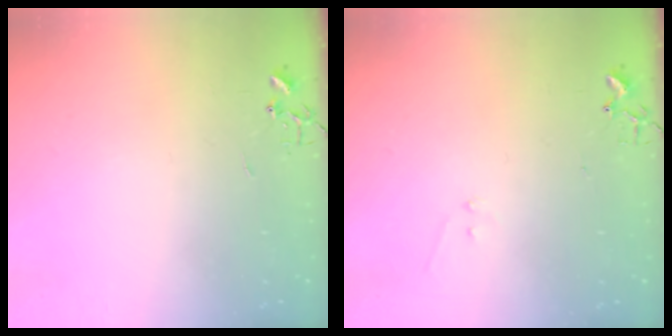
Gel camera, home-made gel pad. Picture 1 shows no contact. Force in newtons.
{"total": 6.1, "press": 6.1, "slide": 0.5}